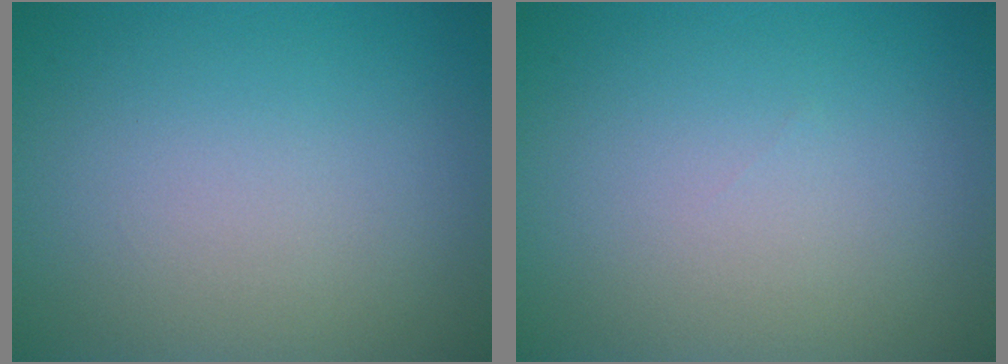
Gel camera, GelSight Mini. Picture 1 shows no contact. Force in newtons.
{"total": 0.0}